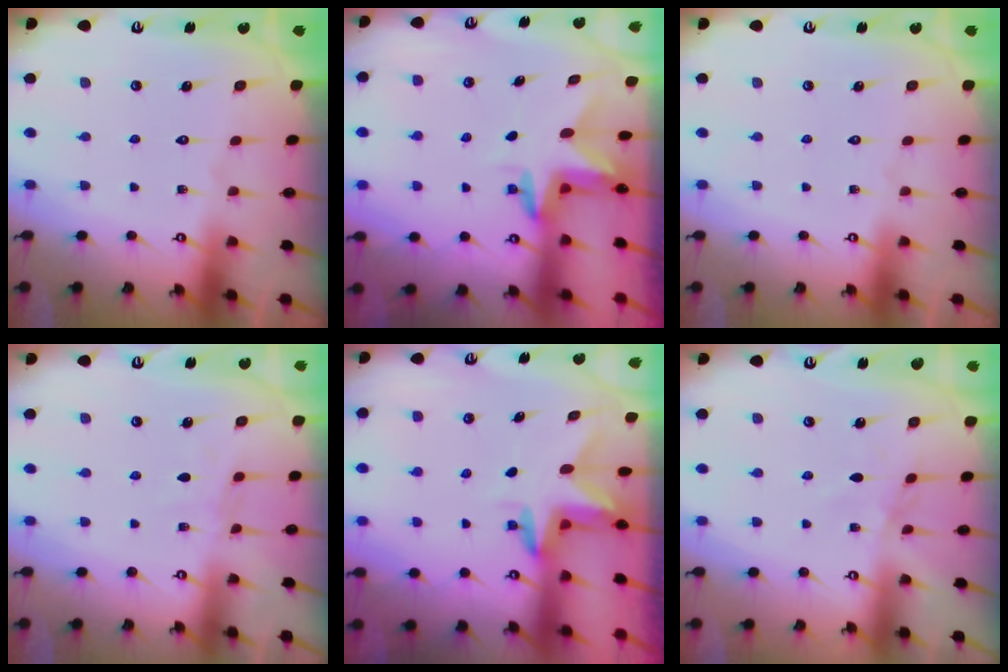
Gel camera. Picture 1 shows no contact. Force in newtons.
{"total": 2.8, "press": 2.8, "slide": 0.1}
{"total": 0.0}
{"total": 3.9, "press": 3.9, "slide": 0.5}
{"total": 3.1, "press": 3.1, "slide": 0.2}
{"total": 2.9, "press": 2.9, "slide": 0.4}